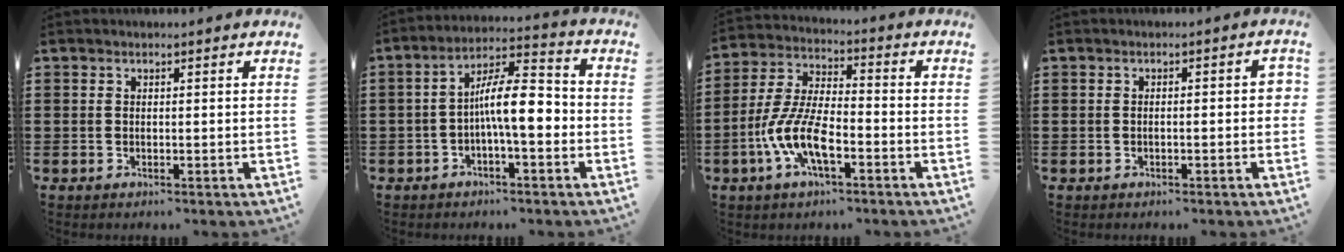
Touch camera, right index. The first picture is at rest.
{"total": 9.6, "force": [-1.5, 2.9, 9.0], "torque": [-0.157, 0.004, -0.029]}
{"total": 9.0, "force": [-3.9, 3.3, 7.4], "torque": [-0.181, -0.010, -0.078]}
{"total": 1.8, "force": [-0.5, 0.4, 1.6], "torque": [-0.029, 0.000, -0.009]}